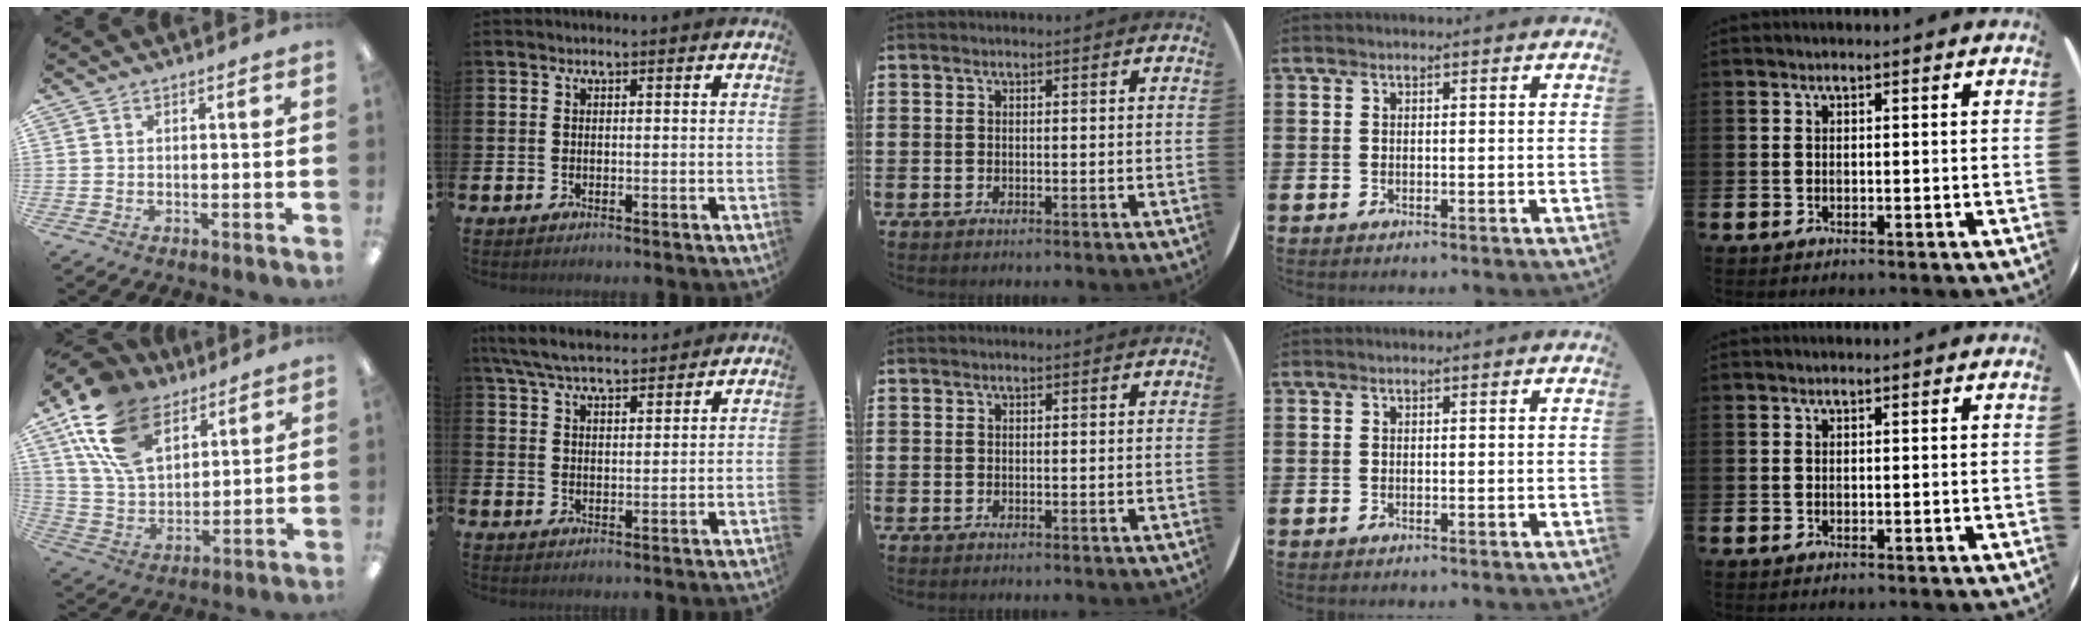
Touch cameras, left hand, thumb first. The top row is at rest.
{"thumb": {"total": 18.1, "force": [10.6, 10.8, 10.0], "torque": [-0.220, -0.030, 0.200]}, "index": {"total": 6.4, "force": [6.0, 0.9, 1.8], "torque": [-0.057, -0.025, 0.111]}}